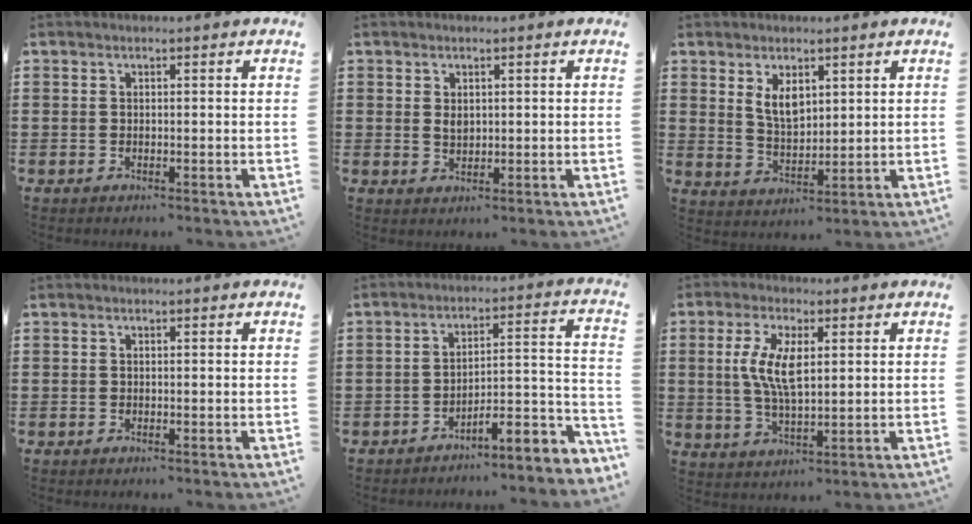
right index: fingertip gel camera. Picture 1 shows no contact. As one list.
[{"total": 1.8, "force": [0.7, 1.2, 1.2], "torque": [-0.027, 0.004, 0.013]}, {"total": 4.7, "force": [2.2, 2.4, 3.3], "torque": [-0.065, 0.001, 0.038]}, {"total": 0.0}, {"total": 5.9, "force": [-4.9, 0.8, 3.1], "torque": [-0.049, -0.014, -0.095]}, {"total": 7.3, "force": [1.3, 2.8, 6.6], "torque": [-0.147, 0.002, 0.018]}]